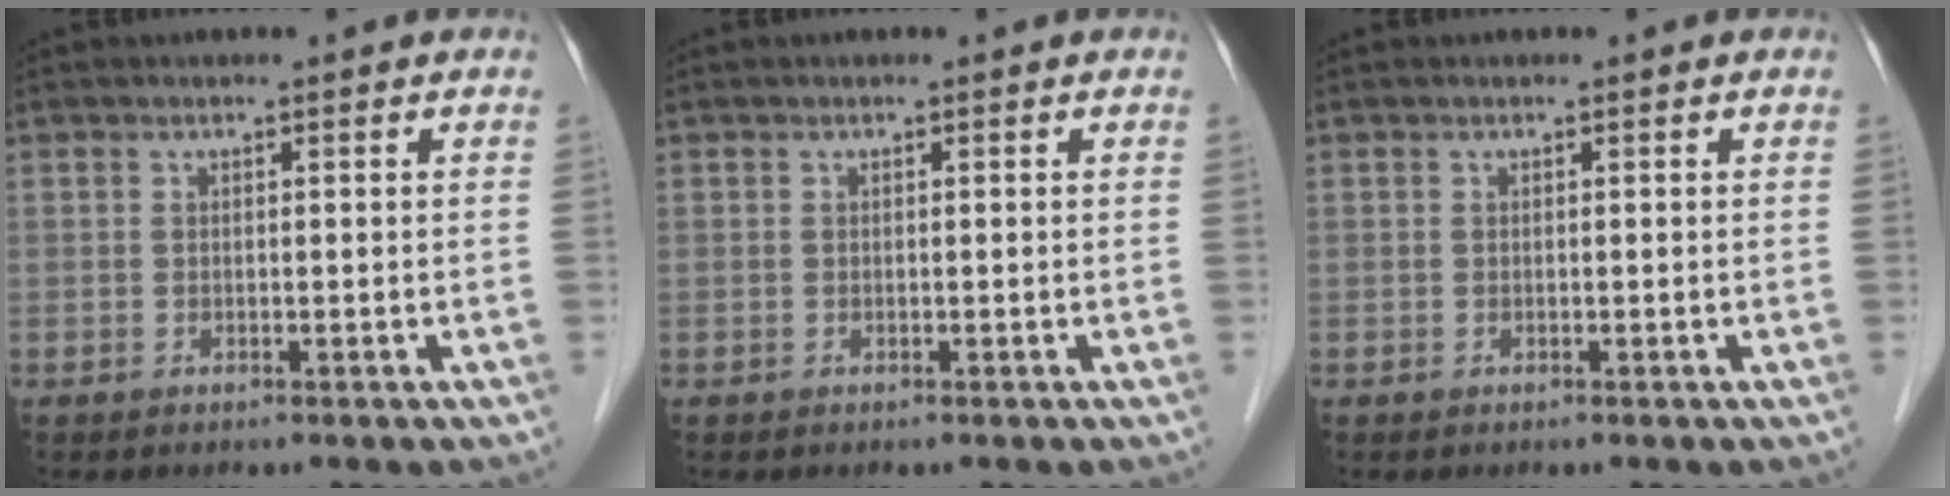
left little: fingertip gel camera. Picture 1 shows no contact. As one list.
[{"total": 0.0}, {"total": 0.0}]